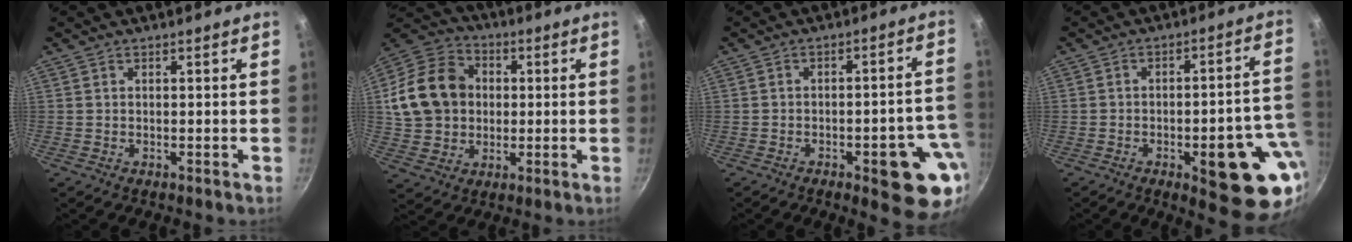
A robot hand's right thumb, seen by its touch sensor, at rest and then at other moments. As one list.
[{"total": 16.9, "force": [1.8, 13.8, 9.6], "torque": [-0.155, 0.027, 0.030]}, {"total": 13.4, "force": [-5.1, 4.7, 11.4], "torque": [-0.091, 0.030, -0.060]}, {"total": 18.0, "force": [-5.4, 6.4, 16.0], "torque": [-0.148, 0.024, -0.065]}]